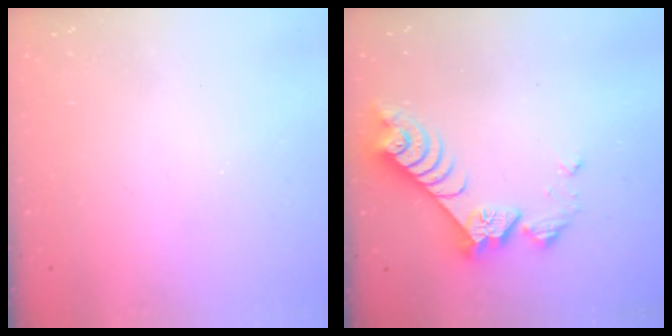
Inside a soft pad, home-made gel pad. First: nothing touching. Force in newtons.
{"total": 8.1, "press": 8.0, "slide": 0.6}